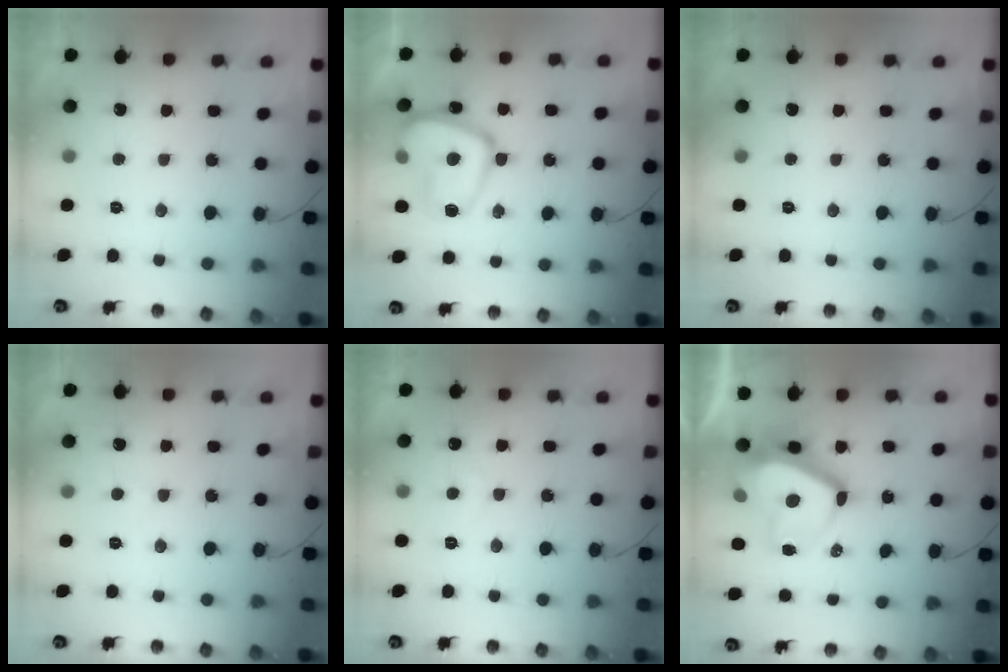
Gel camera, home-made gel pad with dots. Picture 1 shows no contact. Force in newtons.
{"total": 16.8, "press": 16.7, "slide": 1.5}
{"total": 0.0}
{"total": 2.9, "press": 2.9, "slide": 0.5}
{"total": 2.4, "press": 2.3, "slide": 0.5}
{"total": 15.1, "press": 15.0, "slide": 1.7}